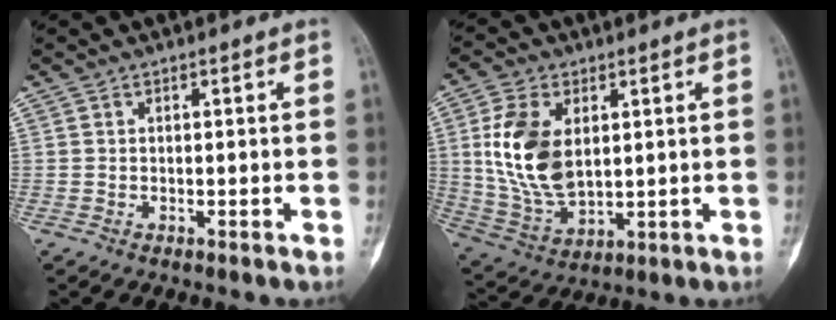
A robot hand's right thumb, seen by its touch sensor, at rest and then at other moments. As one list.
[{"total": 14.5, "force": [2.8, 8.6, 11.3], "torque": [-0.218, -0.013, 0.065]}]